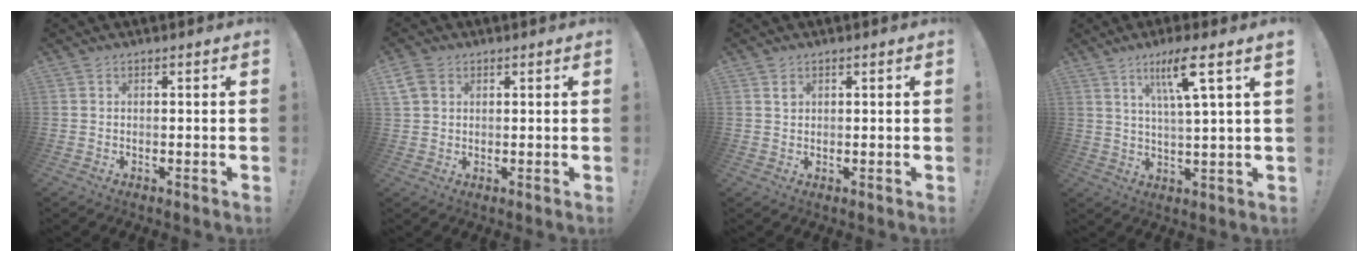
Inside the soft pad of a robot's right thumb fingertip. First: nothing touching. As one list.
[{"total": 5.1, "force": [2.2, 3.7, 2.7], "torque": [-0.053, 0.004, 0.048]}, {"total": 1.2, "force": [0.7, 1.0, 0.4], "torque": [0.004, -0.003, 0.010]}, {"total": 10.2, "force": [5.1, 0.1, 8.8], "torque": [-0.150, -0.012, 0.073]}]